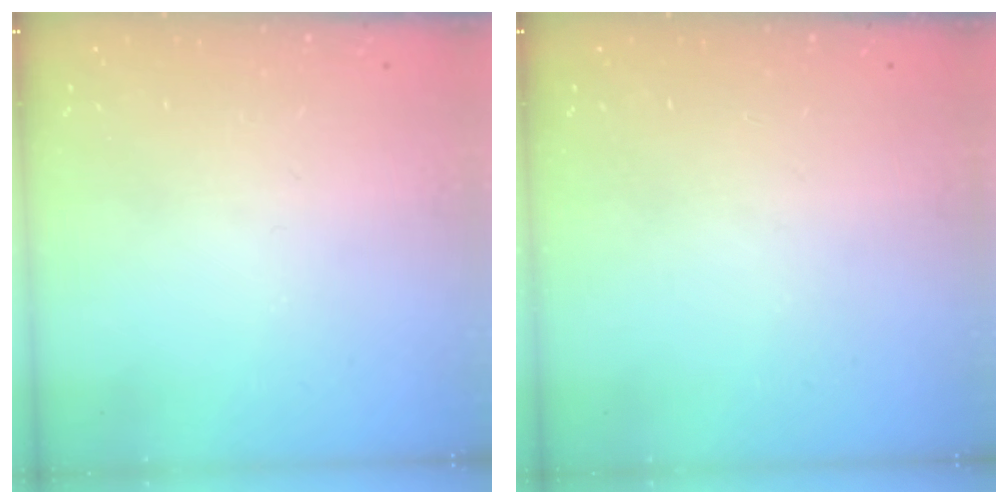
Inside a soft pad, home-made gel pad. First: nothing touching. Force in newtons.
{"total": 0.0}